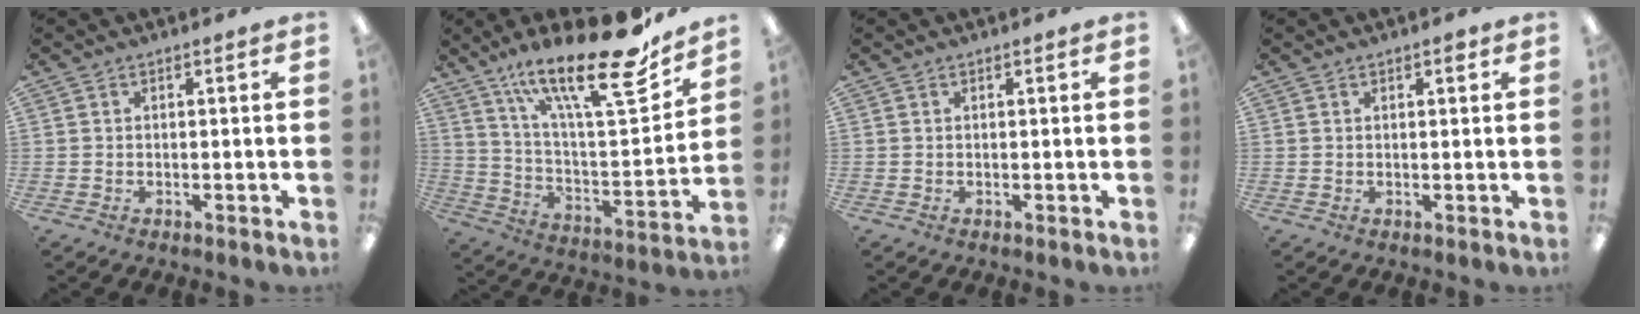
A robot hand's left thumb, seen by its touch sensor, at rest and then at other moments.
{"total": 25.6, "force": [18.1, 6.0, 17.1], "torque": [-0.266, -0.119, 0.295]}
{"total": 0.0}
{"total": 1.3, "force": [0.9, 0.5, 0.7], "torque": [-0.008, -0.002, 0.013]}